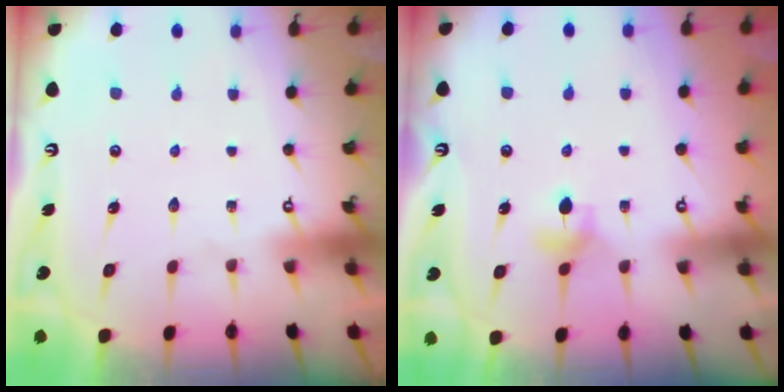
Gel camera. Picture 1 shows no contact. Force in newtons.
{"total": 5.1, "press": 5.1, "slide": 0.7}